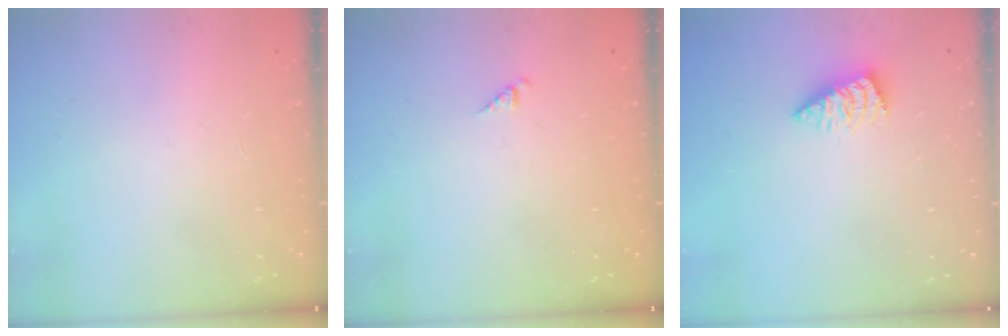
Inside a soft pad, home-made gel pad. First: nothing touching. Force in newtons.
{"total": 0.8, "press": 0.8, "slide": 0.2}
{"total": 1.7, "press": 1.7, "slide": 0.1}